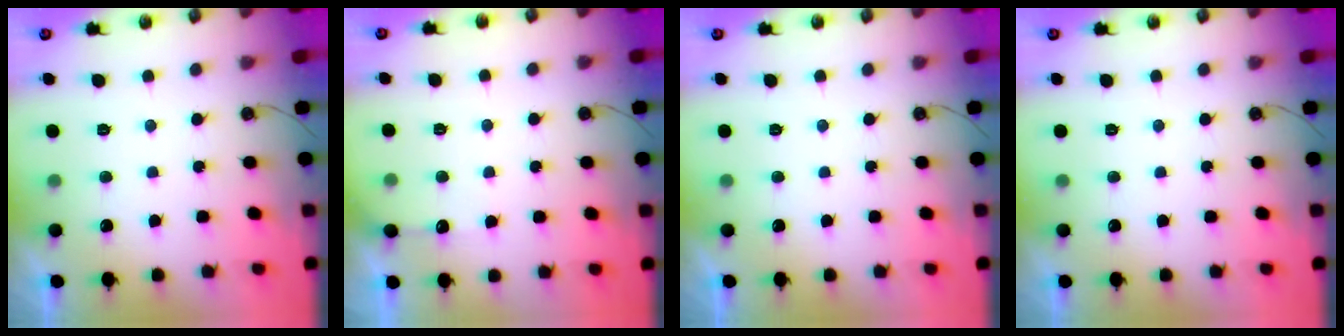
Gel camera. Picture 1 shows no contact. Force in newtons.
{"total": 5.7, "press": 5.7, "slide": 0.7}
{"total": 0.0}
{"total": 0.0}